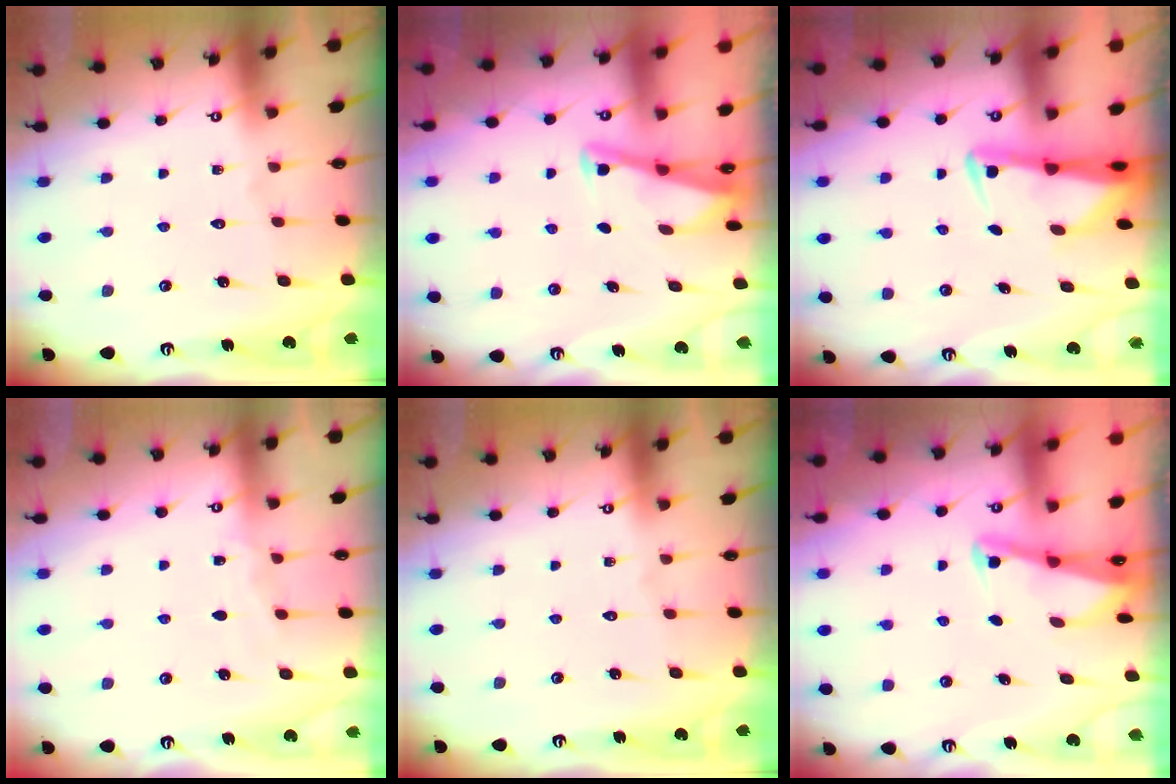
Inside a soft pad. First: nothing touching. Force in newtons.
{"total": 3.0, "press": 3.0, "slide": 0.3}
{"total": 2.9, "press": 2.8, "slide": 0.6}
{"total": 3.7, "press": 3.6, "slide": 0.5}
{"total": 0.0}
{"total": 2.2, "press": 2.2, "slide": 0.3}